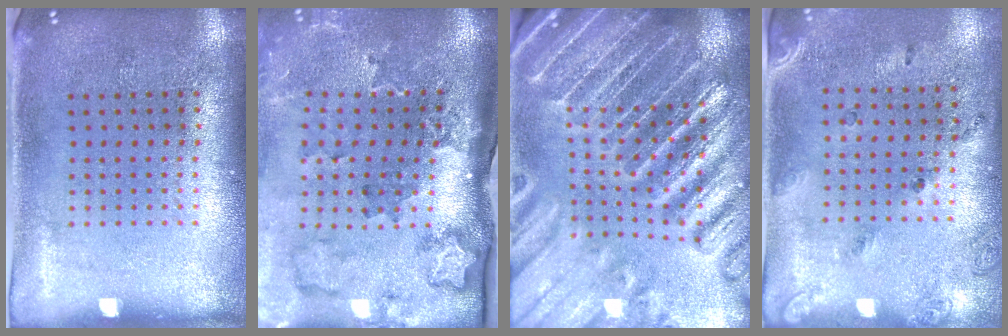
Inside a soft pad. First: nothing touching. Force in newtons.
{"total": 2.3, "press": 2.0, "slide": 1.2}
{"total": 4.9, "press": 4.4, "slide": 2.2}
{"total": 1.5, "press": 1.0, "slide": 1.1}